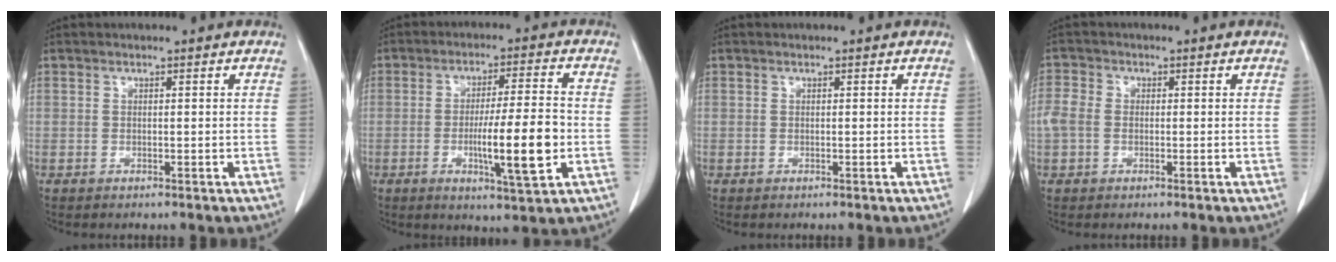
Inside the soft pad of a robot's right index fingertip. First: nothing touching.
{"total": 10.7, "force": [-2.5, 0.5, 10.4], "torque": [-0.170, -0.010, -0.042]}
{"total": 0.0}
{"total": 3.3, "force": [-0.2, 2.6, 2.1], "torque": [-0.065, 0.017, -0.007]}